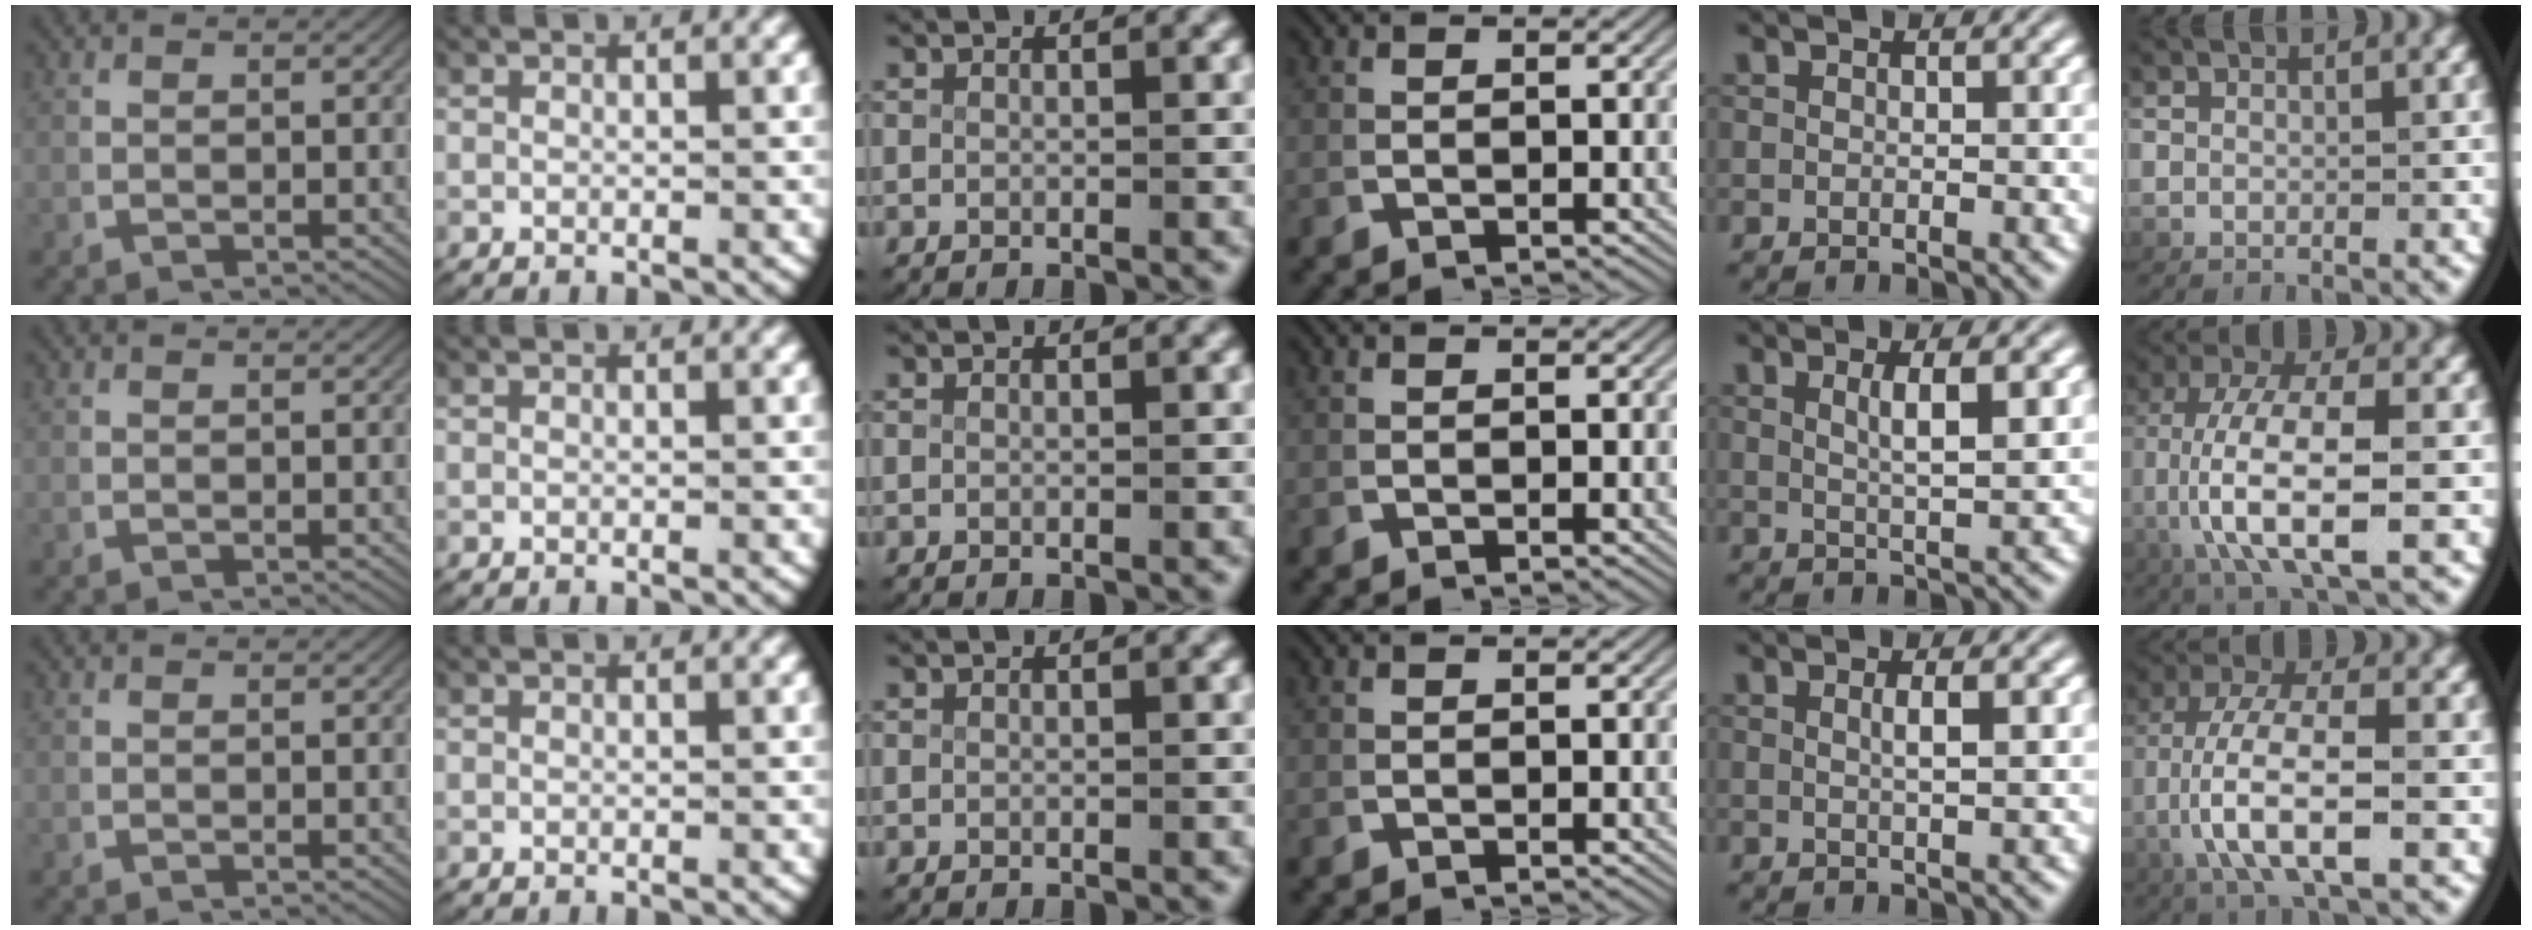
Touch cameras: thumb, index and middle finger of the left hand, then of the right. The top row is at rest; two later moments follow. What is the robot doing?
{"motion": "lift_and_place", "object": "ribbon"}